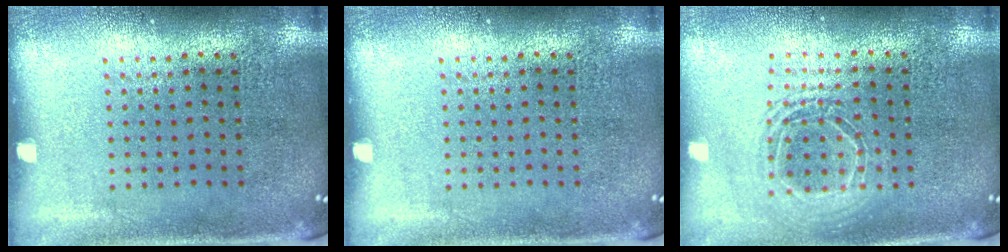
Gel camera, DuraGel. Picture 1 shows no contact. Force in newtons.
{"total": 0.0}
{"total": 1.7, "press": 1.4, "slide": 0.9}